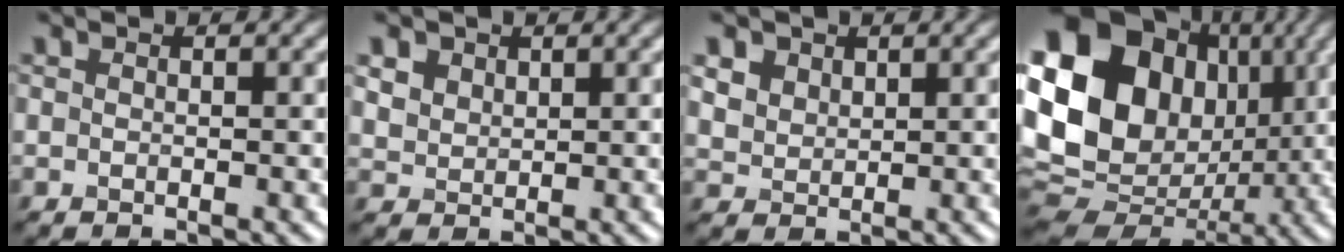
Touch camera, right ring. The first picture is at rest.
{"total": 3.2, "force": [1.9, 2.2, 1.3], "torque": [-0.042, 0.006, 0.041]}
{"total": 3.9, "force": [2.4, 2.7, 1.7], "torque": [-0.061, 0.008, 0.052]}
{"total": 19.6, "force": [3.6, 15.7, 11.1], "torque": [-0.228, 0.015, 0.072]}